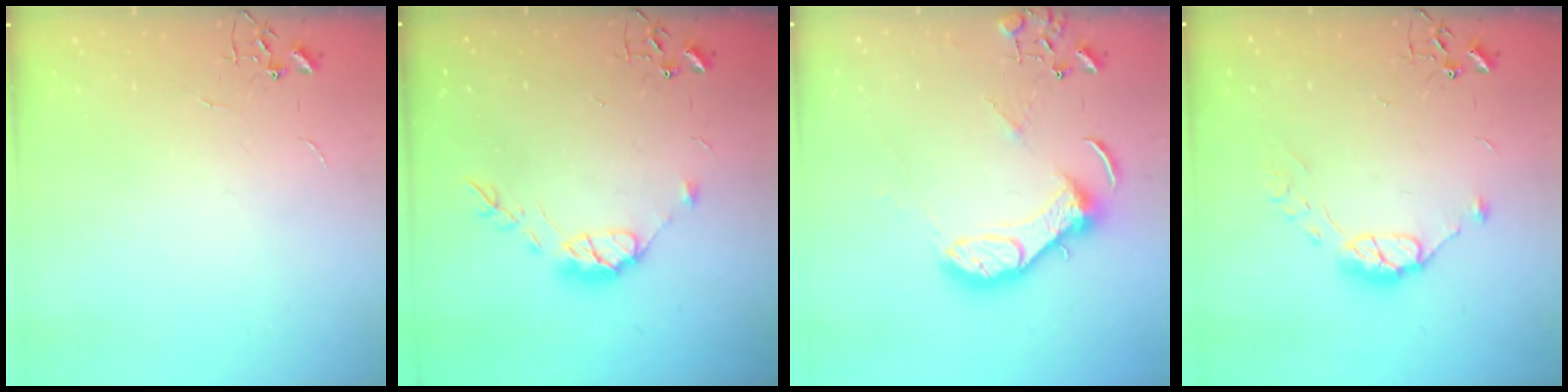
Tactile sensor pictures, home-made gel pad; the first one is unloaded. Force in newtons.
{"total": 9.8, "press": 9.8, "slide": 0.7}
{"total": 12.5, "press": 12.4, "slide": 1.1}
{"total": 9.7, "press": 9.7, "slide": 0.5}